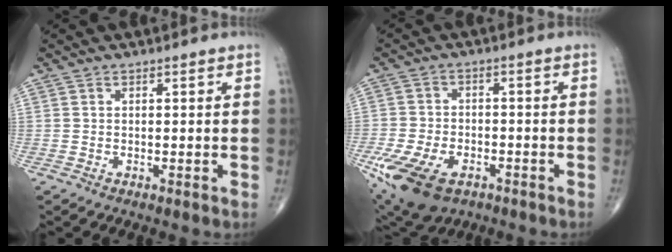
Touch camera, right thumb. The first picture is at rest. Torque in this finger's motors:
{"motor_torque": [1.94, 1.00, 0.85, -1.05, 0.13]}